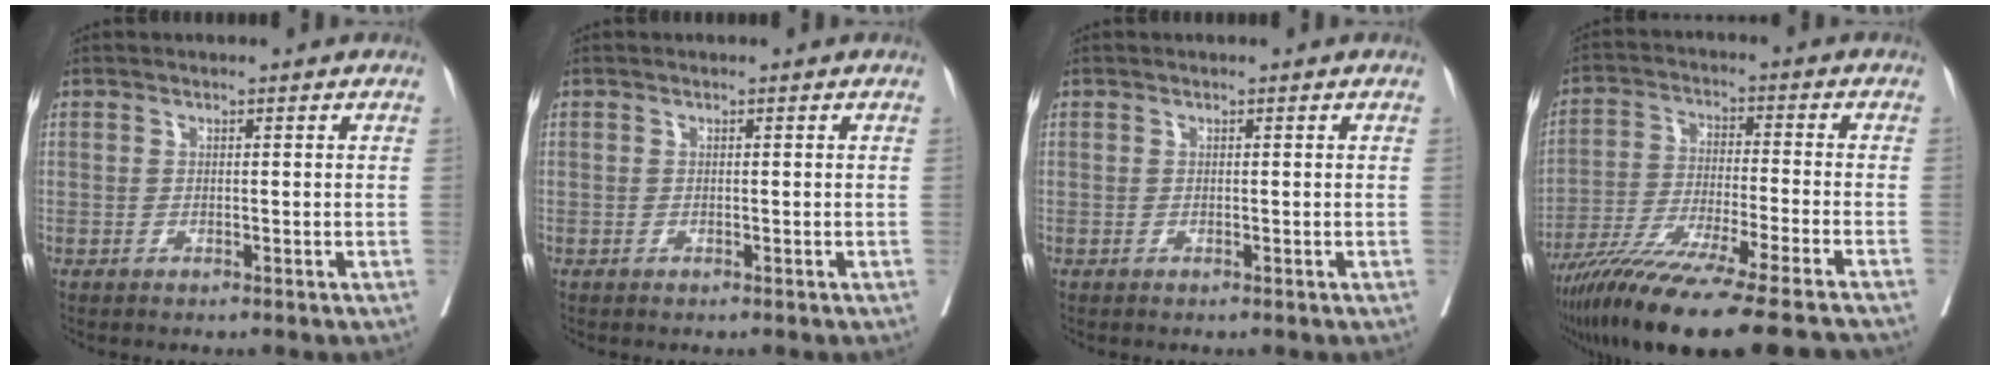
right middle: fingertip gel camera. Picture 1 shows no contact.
{"total": 0.0}
{"total": 0.0}
{"total": 20.9, "force": [-17.0, -0.3, 12.1], "torque": [-0.182, -0.057, -0.278]}